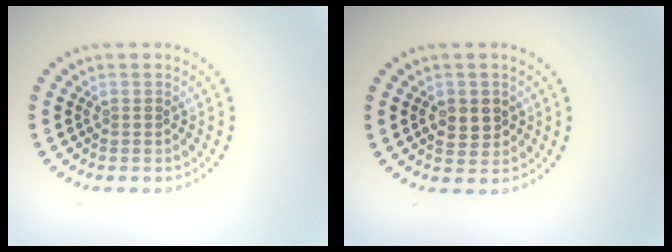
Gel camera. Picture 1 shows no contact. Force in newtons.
{"total": 2.5, "press": 2.5, "slide": 0.3}